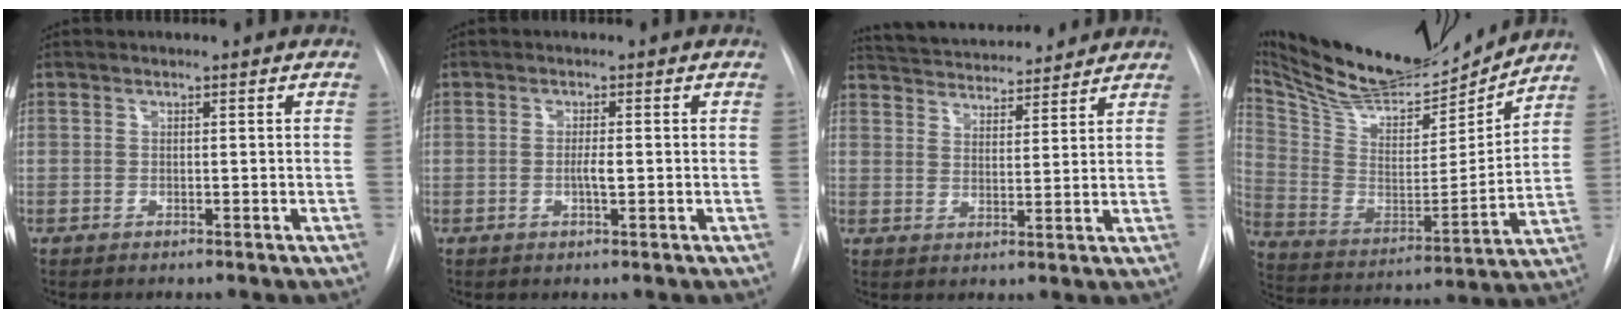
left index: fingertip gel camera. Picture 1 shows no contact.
{"total": 1.7, "force": [-0.6, 0.2, 1.6], "torque": [-0.030, -0.003, -0.010]}
{"total": 14.5, "force": [13.6, 2.9, 4.2], "torque": [-0.069, 0.023, 0.203]}
{"total": 22.9, "force": [20.8, 4.3, 8.5], "torque": [-0.161, -0.019, 0.337]}